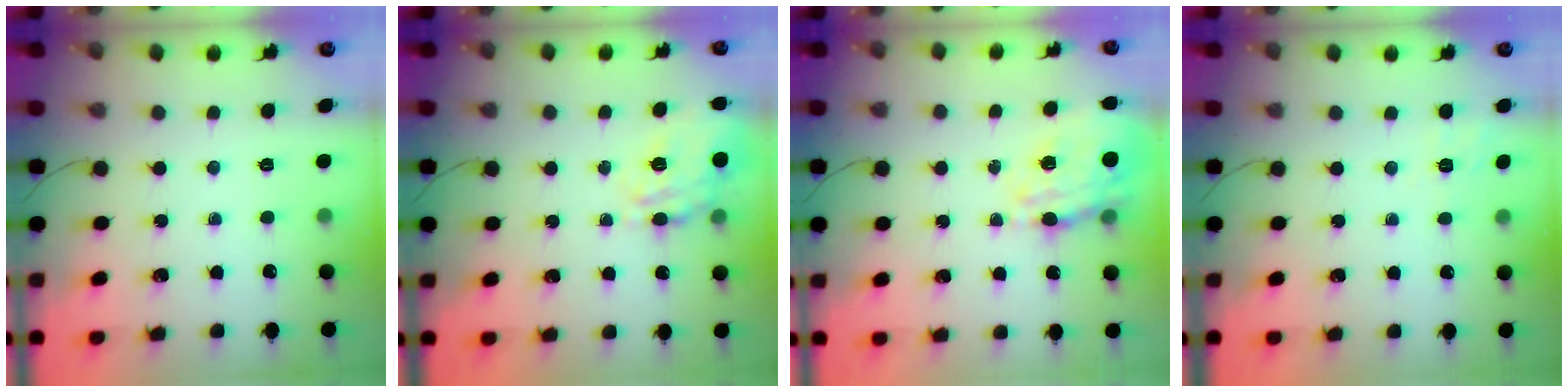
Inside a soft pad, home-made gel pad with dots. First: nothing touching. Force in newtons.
{"total": 18.9, "press": 18.8, "slide": 2.2}
{"total": 16.6, "press": 16.2, "slide": 3.6}
{"total": 1.9, "press": 0.2, "slide": 1.9}